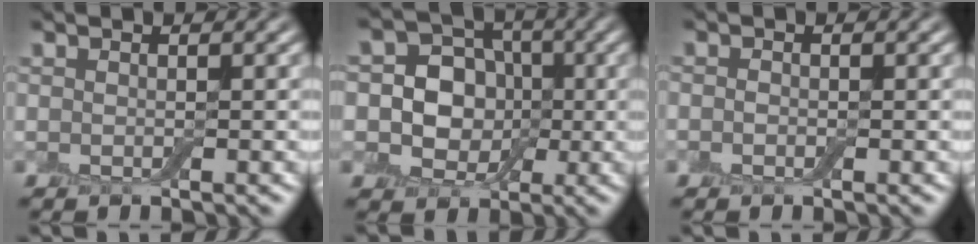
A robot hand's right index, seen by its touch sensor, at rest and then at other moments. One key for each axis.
{"total": 6.1, "fx": -0.5, "fy": 5.4, "fz": 2.9, "tx": -0.024, "ty": 0.001, "tz": -0.026}
{"total": 0.6, "fx": -0.4, "fy": 0.5, "fz": 0.1, "tx": -0.001, "ty": -0.001, "tz": -0.009}